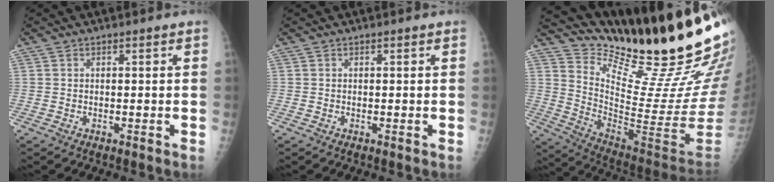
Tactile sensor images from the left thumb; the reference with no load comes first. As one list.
[{"total": 0.0}, {"total": 25.7, "force": [21.0, 3.2, 14.6], "torque": [-0.196, -0.156, 0.322]}]